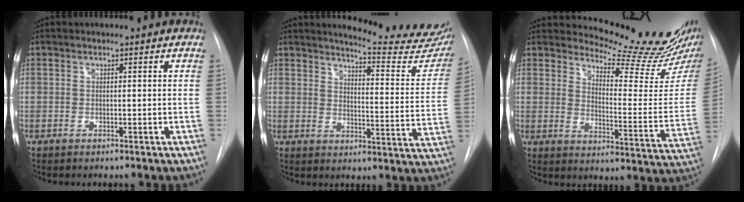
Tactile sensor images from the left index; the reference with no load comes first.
{"total": 19.3, "force": [17.8, 2.2, 7.1], "torque": [-0.082, -0.100, 0.200]}
{"total": 16.5, "force": [15.8, 0.2, 4.9], "torque": [-0.071, -0.124, 0.189]}